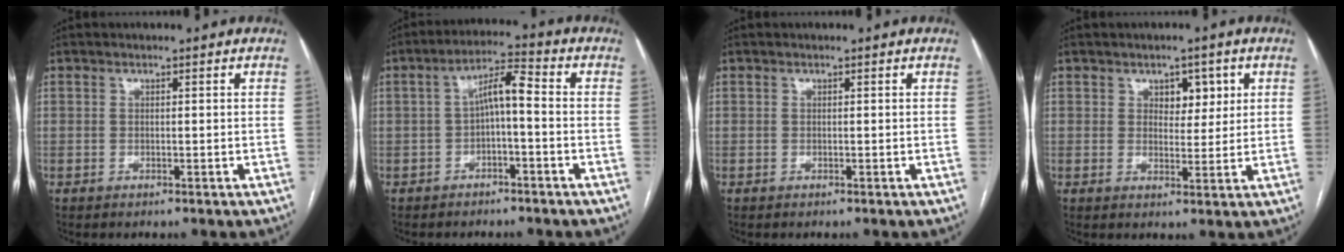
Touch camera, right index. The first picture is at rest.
{"total": 5.7, "force": [-0.6, 1.3, 5.5], "torque": [-0.098, 0.027, -0.013]}
{"total": 0.0}
{"total": 4.1, "force": [1.7, 2.5, 2.8], "torque": [-0.031, 0.005, 0.026]}